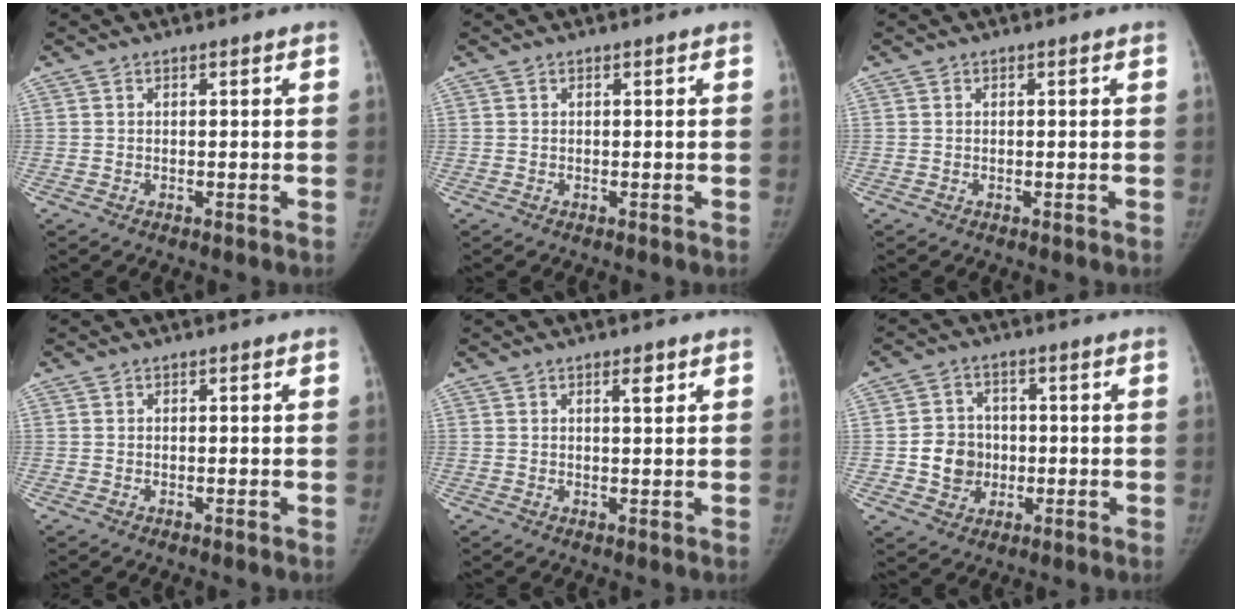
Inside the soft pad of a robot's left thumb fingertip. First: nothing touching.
{"total": 0.0}
{"total": 0.0}
{"total": 0.0}
{"total": 2.1, "force": [1.1, 0.5, 1.6], "torque": [-0.021, -0.005, 0.018]}
{"total": 7.3, "force": [-0.9, 6.6, 2.9], "torque": [-0.017, 0.007, -0.016]}